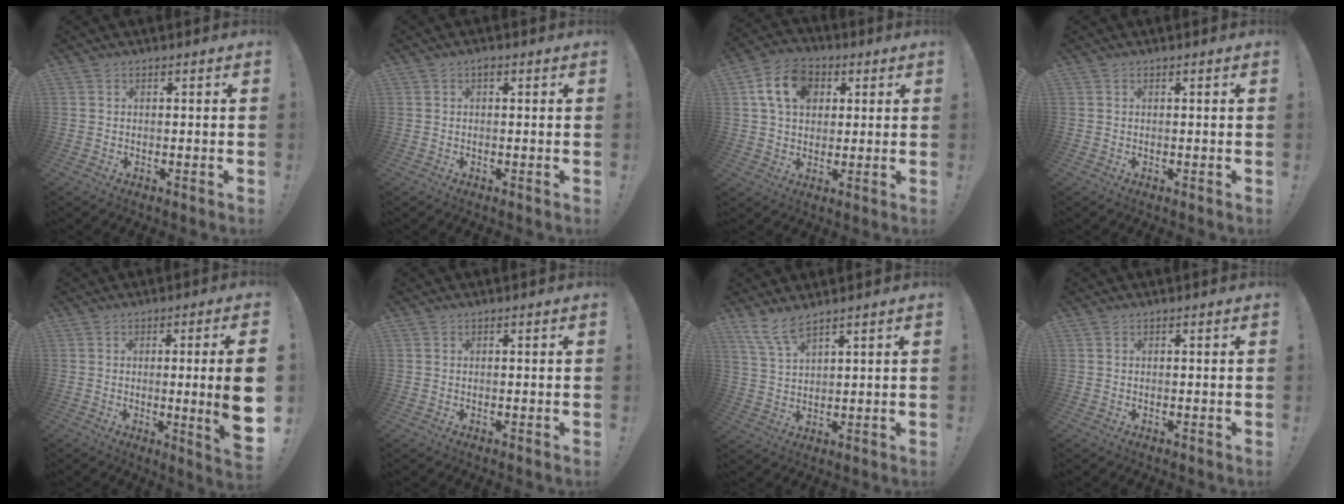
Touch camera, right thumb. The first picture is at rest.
{"total": 0.8, "force": [0.5, 0.4, 0.4], "torque": [-0.002, 0.001, 0.007]}
{"total": 12.8, "force": [4.3, 9.4, 7.5], "torque": [-0.118, 0.005, 0.084]}
{"total": 0.0}
{"total": 10.4, "force": [-0.3, -0.2, 10.4], "torque": [-0.149, -0.012, -0.008]}
{"total": 0.0}
{"total": 6.4, "force": [5.2, 1.4, 3.4], "torque": [-0.080, -0.021, 0.100]}
{"total": 0.0}